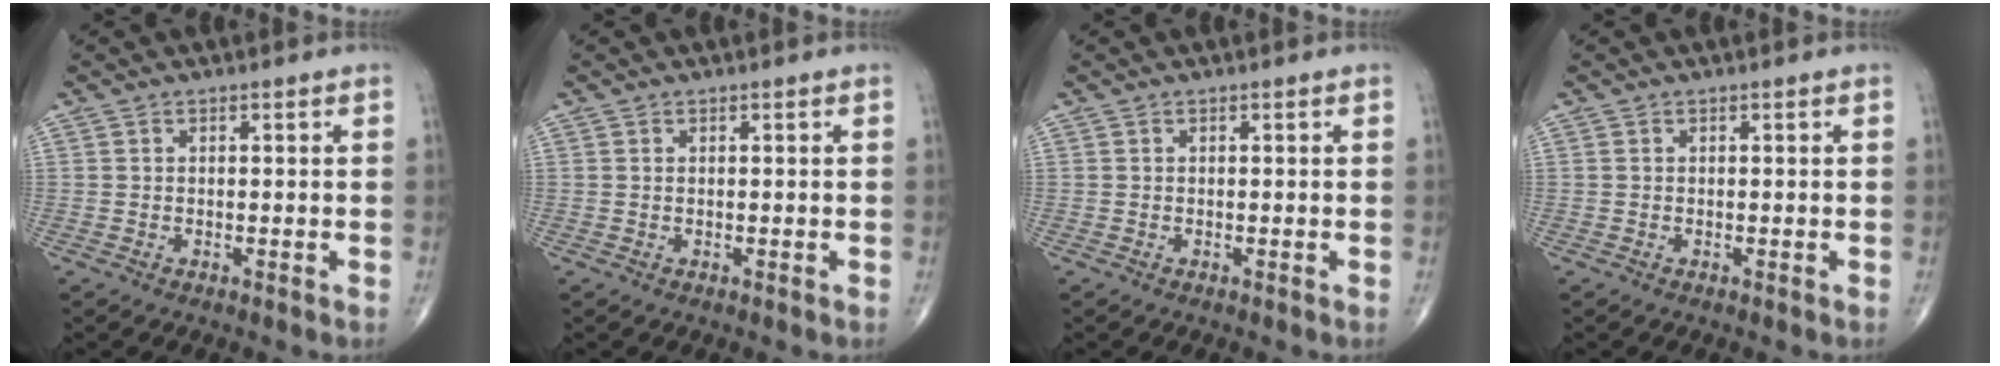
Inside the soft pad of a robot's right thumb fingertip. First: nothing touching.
{"total": 0.0}
{"total": 0.0}
{"total": 0.0}